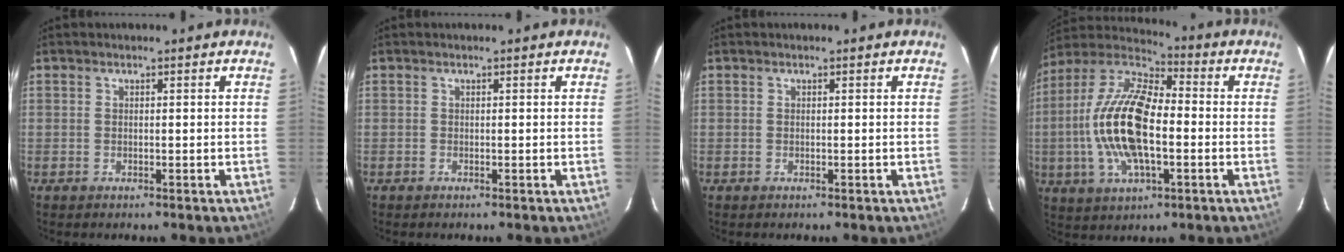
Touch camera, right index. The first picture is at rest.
{"total": 0.0}
{"total": 0.0}
{"total": 19.1, "force": [-2.1, 8.4, 17.1], "torque": [-0.349, 0.005, -0.049]}